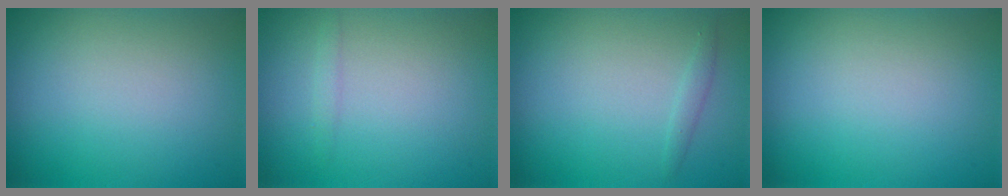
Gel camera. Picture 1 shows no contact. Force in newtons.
{"total": 0.8, "press": 0.8, "slide": 0.0}
{"total": 0.8, "press": 0.8, "slide": 0.0}
{"total": 0.0}